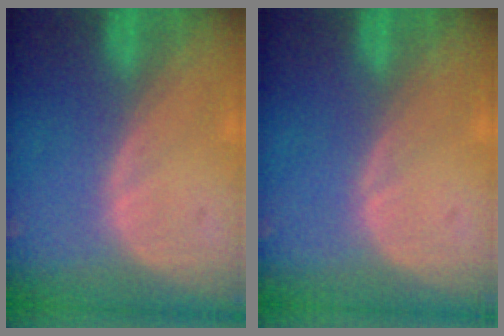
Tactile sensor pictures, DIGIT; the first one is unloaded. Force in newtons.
{"total": 0.0}